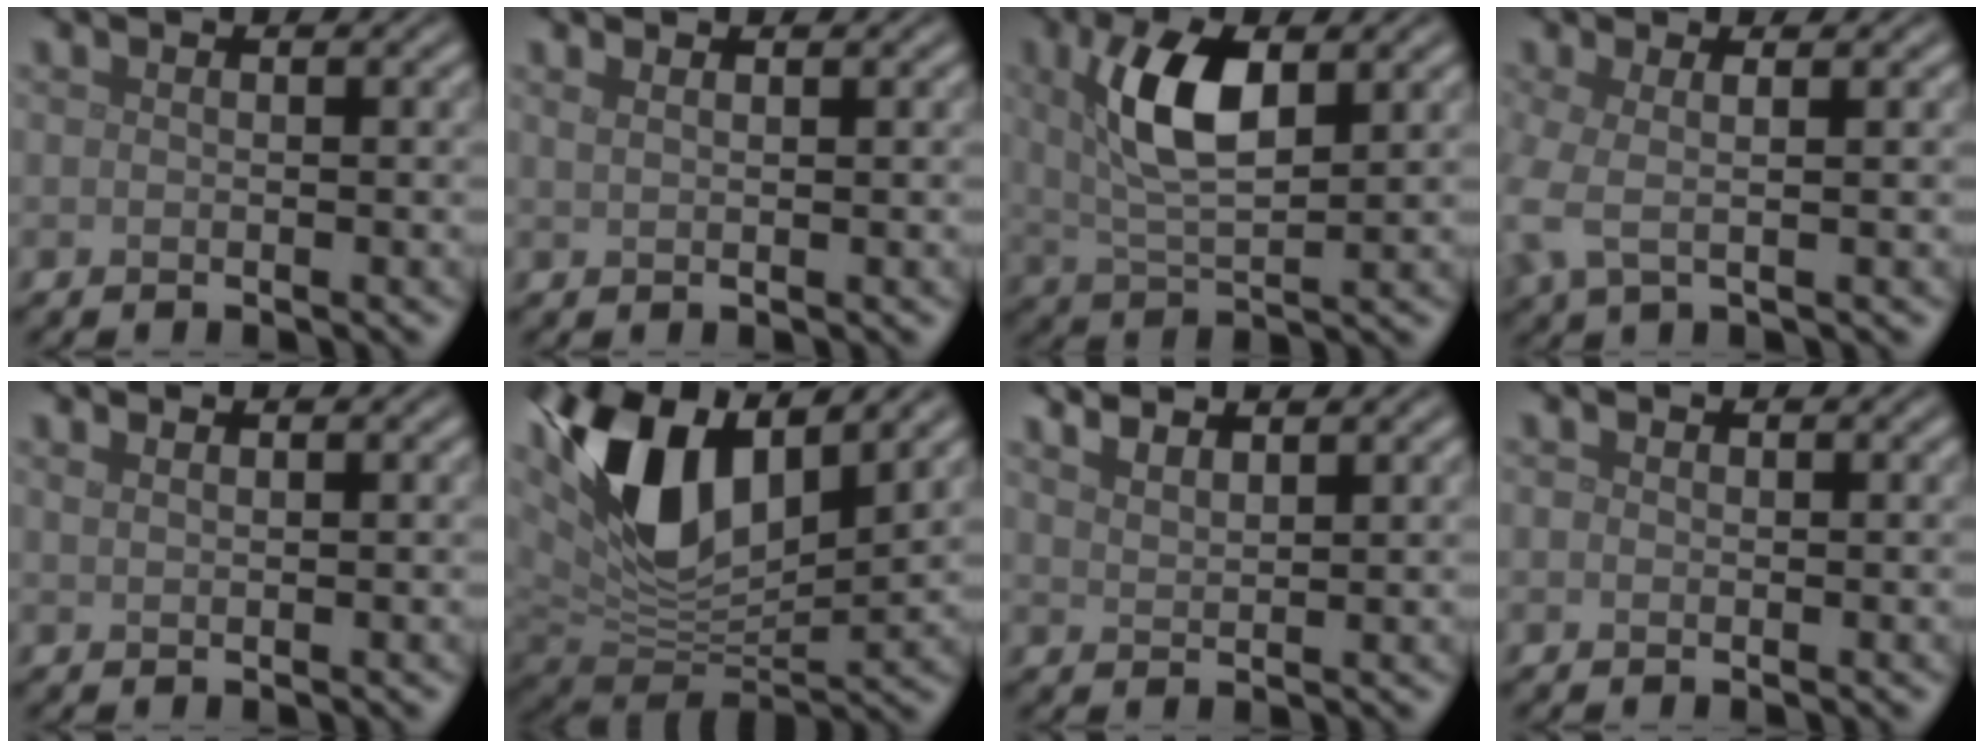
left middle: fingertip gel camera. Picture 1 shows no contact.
{"total": 1.6, "force": [1.1, 0.6, 0.9], "torque": [-0.004, -0.002, 0.005]}
{"total": 6.6, "force": [2.1, 2.8, 5.6], "torque": [-0.113, 0.006, 0.037]}
{"total": 3.0, "force": [-0.1, 0.9, 2.9], "torque": [-0.068, 0.001, -0.007]}
{"total": 1.2, "force": [1.0, 0.3, 0.6], "torque": [-0.006, 0.000, 0.012]}
{"total": 11.9, "force": [5.0, 6.0, 9.0], "torque": [-0.188, 0.006, 0.092]}
{"total": 3.3, "force": [2.8, 0.9, 1.5], "torque": [-0.011, 0.015, 0.027]}
{"total": 0.0}